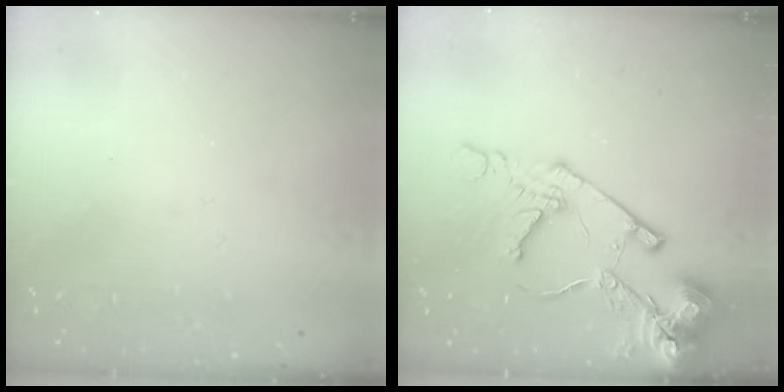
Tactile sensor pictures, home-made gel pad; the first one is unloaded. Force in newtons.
{"total": 14.5, "press": 14.4, "slide": 1.8}